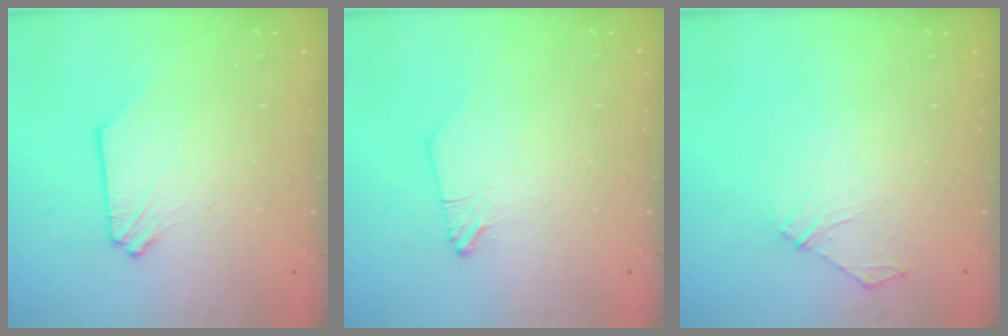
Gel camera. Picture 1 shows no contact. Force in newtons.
{"total": 1.0, "press": 1.0, "slide": 0.1}
{"total": 5.5, "press": 5.5, "slide": 0.8}